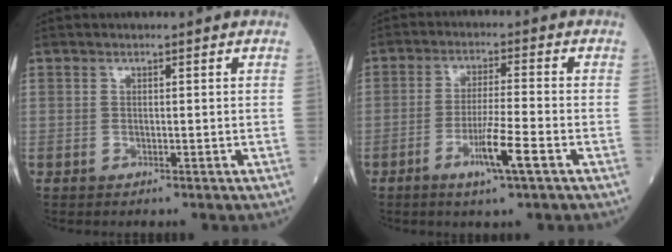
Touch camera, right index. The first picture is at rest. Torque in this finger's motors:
{"motor_torque": [0.97, -0.58, 0.45, 0.14]}